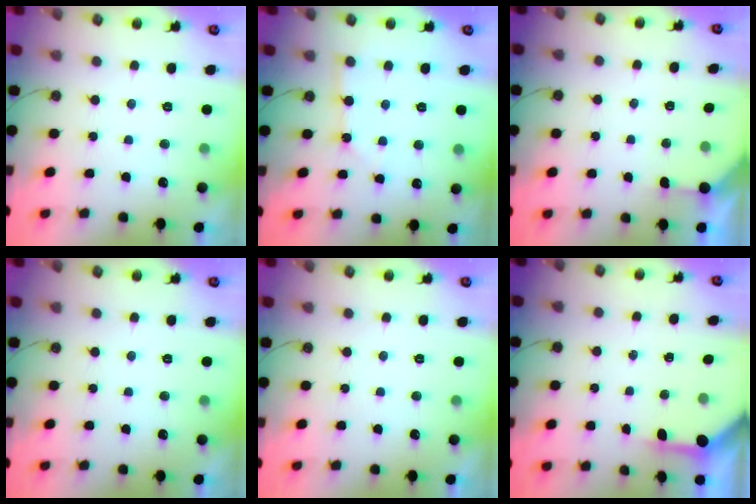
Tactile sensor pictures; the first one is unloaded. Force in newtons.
{"total": 2.2, "press": 2.2, "slide": 0.3}
{"total": 1.6, "press": 1.6, "slide": 0.3}
{"total": 0.0}
{"total": 0.0}
{"total": 3.5, "press": 3.5, "slide": 0.4}